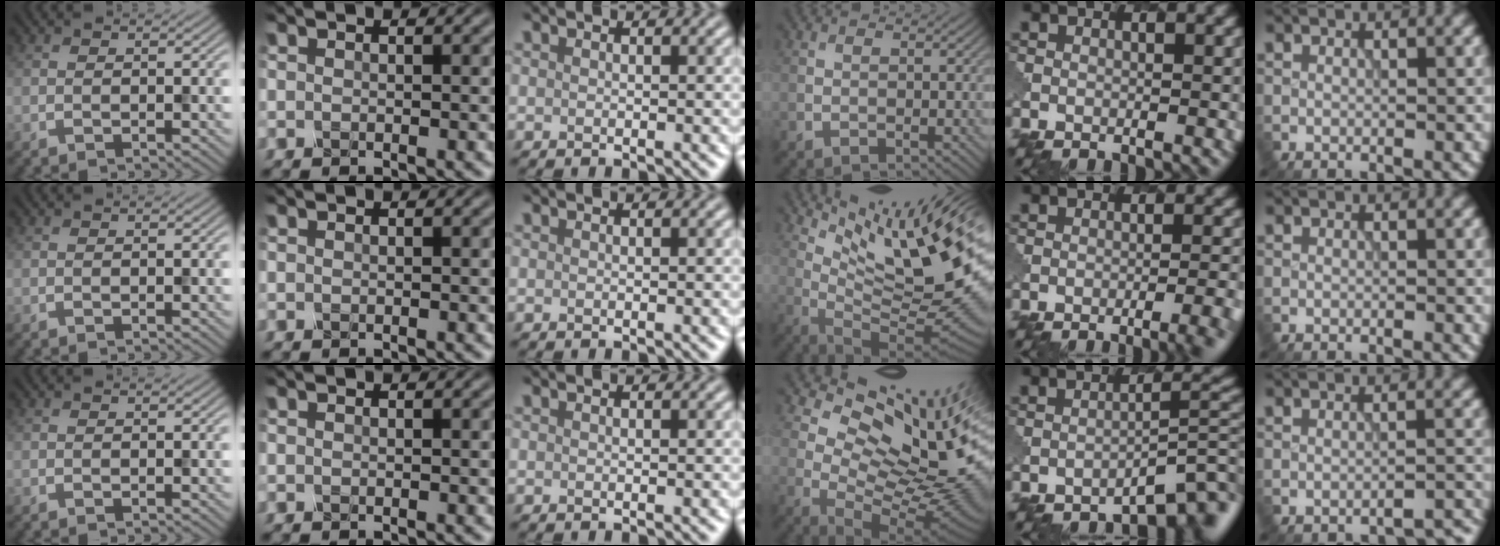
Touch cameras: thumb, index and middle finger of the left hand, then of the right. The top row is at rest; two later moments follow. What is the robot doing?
{"motion": "dispense", "object": "syringe"}